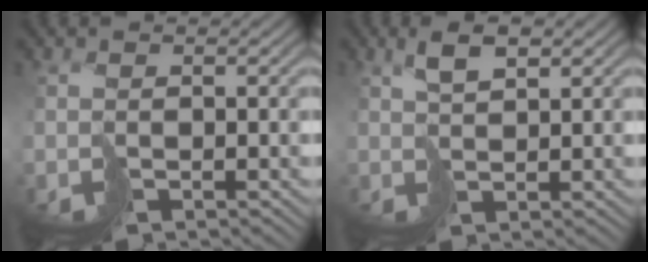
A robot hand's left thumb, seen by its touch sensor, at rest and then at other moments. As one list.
[{"total": 3.4, "force": [1.8, 1.2, 2.7], "torque": [-0.060, 0.005, 0.033]}]